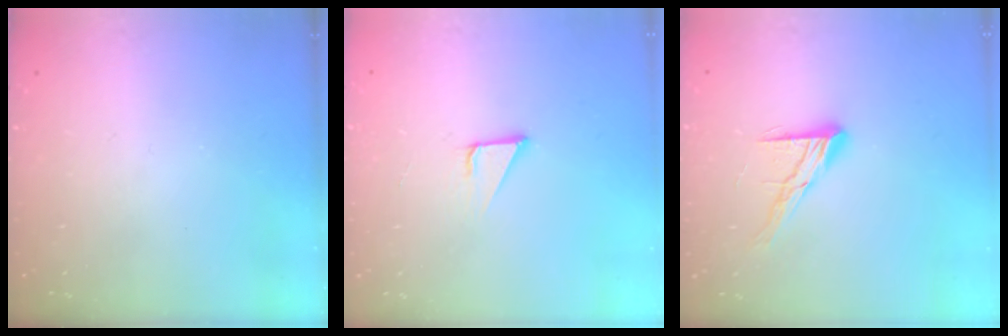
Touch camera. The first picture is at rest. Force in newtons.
{"total": 3.2, "press": 3.2, "slide": 0.2}
{"total": 10.6, "press": 10.6, "slide": 0.8}